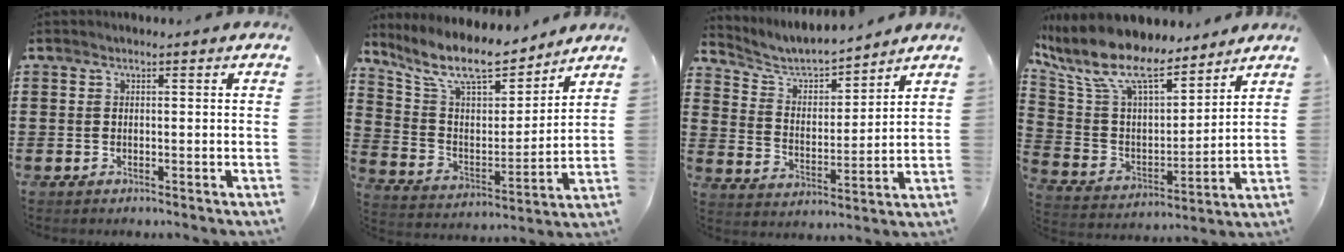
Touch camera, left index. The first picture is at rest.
{"total": 10.8, "force": [9.1, 2.3, 5.3], "torque": [-0.132, -0.052, 0.157]}
{"total": 5.3, "force": [5.0, 1.1, 1.4], "torque": [-0.053, -0.034, 0.081]}
{"total": 12.4, "force": [9.6, 3.9, 6.9], "torque": [-0.179, -0.053, 0.166]}